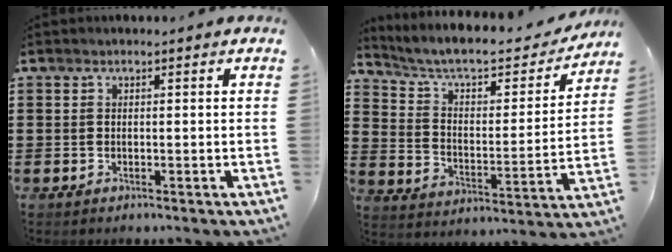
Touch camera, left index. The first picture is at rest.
{"total": 7.1, "force": [5.8, 2.0, 3.5], "torque": [-0.095, -0.036, 0.097]}